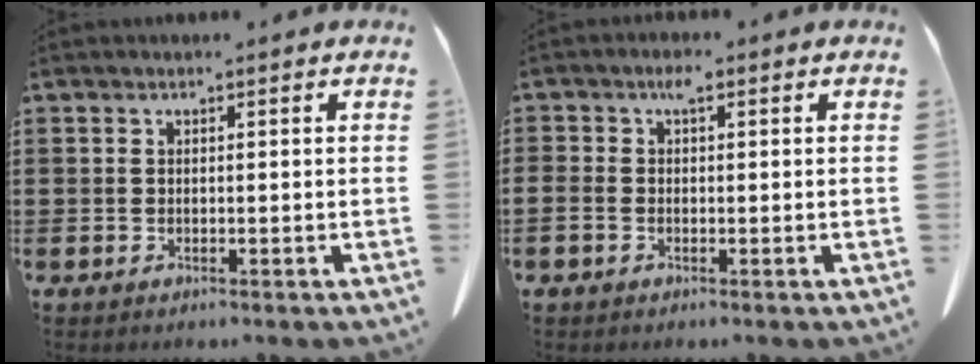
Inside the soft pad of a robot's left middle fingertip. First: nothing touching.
{"total": 2.2, "force": [0.0, 1.1, 1.9], "torque": [-0.042, 0.007, -0.002]}